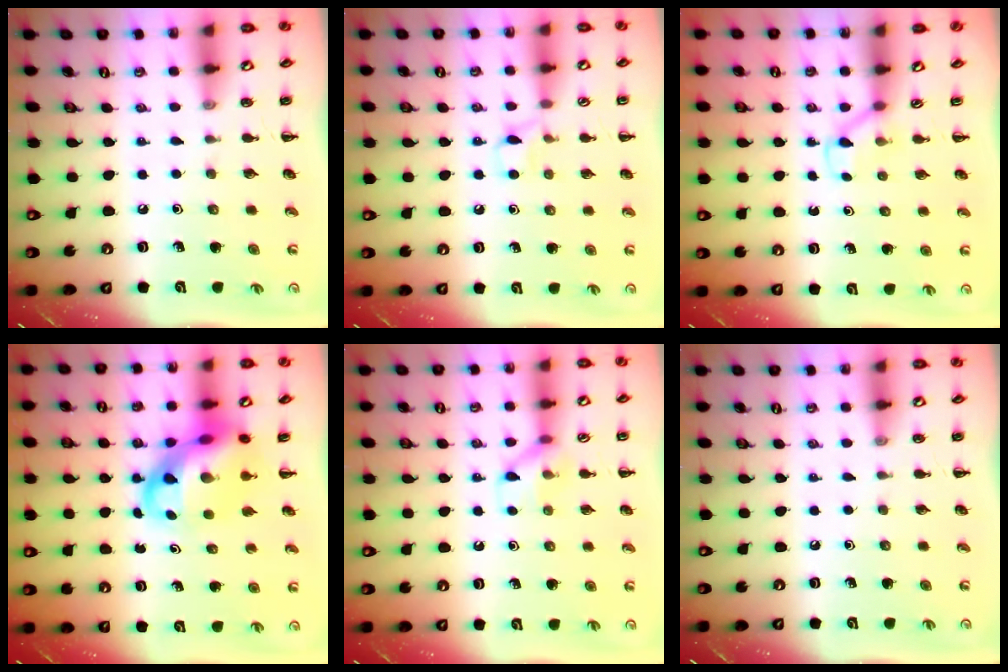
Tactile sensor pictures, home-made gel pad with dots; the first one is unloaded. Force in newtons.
{"total": 3.6, "press": 3.4, "slide": 1.3}
{"total": 3.0, "press": 2.8, "slide": 1.1}
{"total": 11.7, "press": 11.3, "slide": 3.2}
{"total": 7.9, "press": 7.9, "slide": 0.6}
{"total": 0.0}